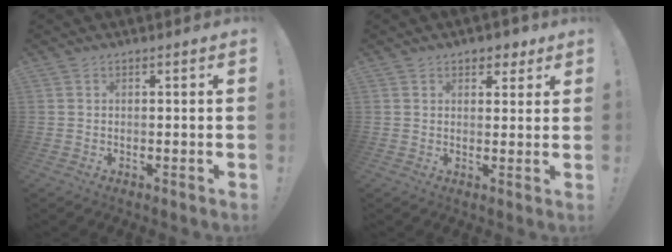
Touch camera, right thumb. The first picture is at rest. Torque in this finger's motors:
{"motor_torque": [-0.31, 0.14, -0.12, 0.08, 0.00]}